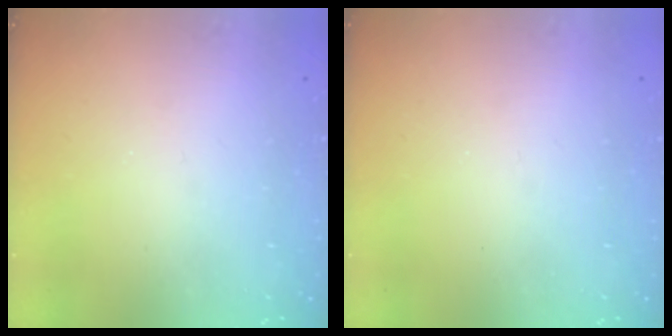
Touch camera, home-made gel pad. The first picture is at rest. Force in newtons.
{"total": 0.0}